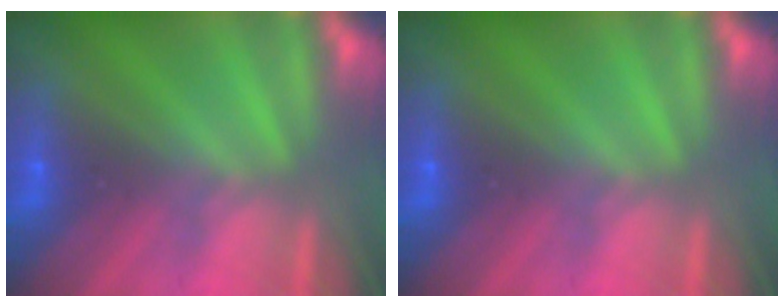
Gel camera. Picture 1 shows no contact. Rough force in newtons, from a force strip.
{"total": 0.0}